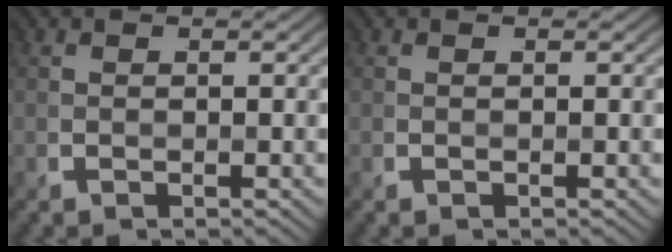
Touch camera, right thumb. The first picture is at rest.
{"total": 0.0}